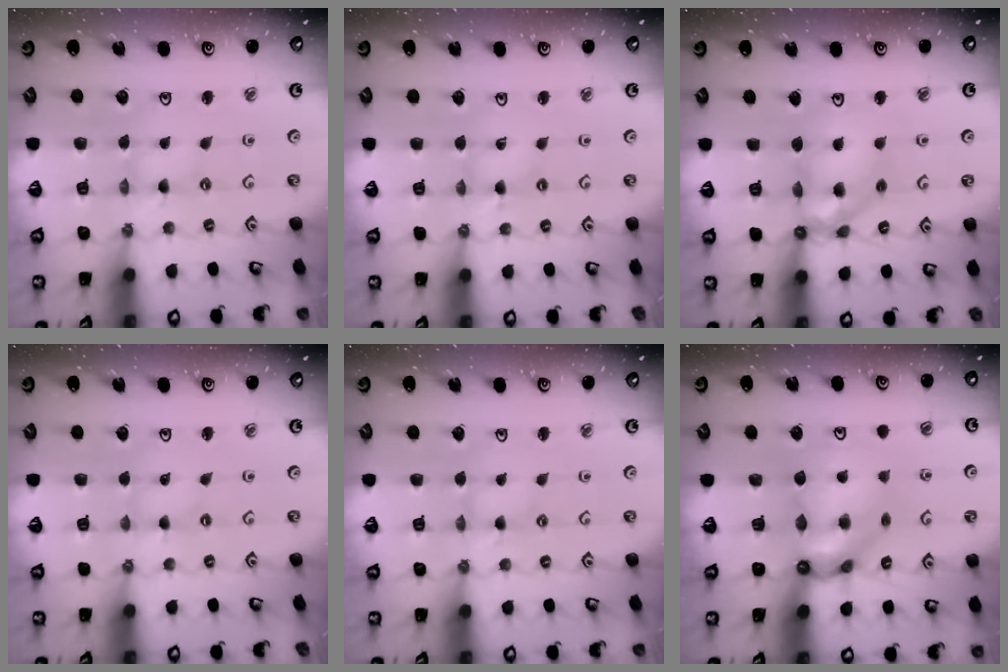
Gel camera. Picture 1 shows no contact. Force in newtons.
{"total": 1.6, "press": 1.6, "slide": 0.3}
{"total": 12.4, "press": 12.3, "slide": 1.2}
{"total": 0.0}
{"total": 1.3, "press": 1.3, "slide": 0.2}
{"total": 10.7, "press": 10.7, "slide": 1.1}